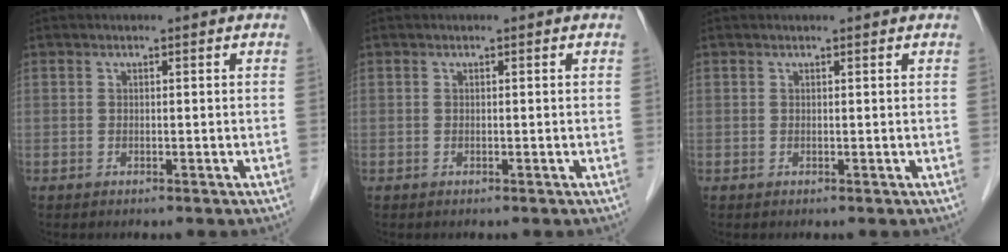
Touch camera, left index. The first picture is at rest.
{"total": 0.0}
{"total": 1.1, "force": [1.0, 0.0, 0.5], "torque": [-0.008, 0.010, 0.015]}